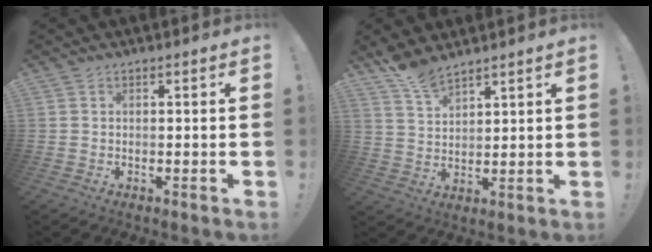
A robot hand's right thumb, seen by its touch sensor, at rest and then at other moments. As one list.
[{"total": 6.9, "force": [6.1, 1.9, 2.5], "torque": [-0.049, -0.038, 0.115]}]